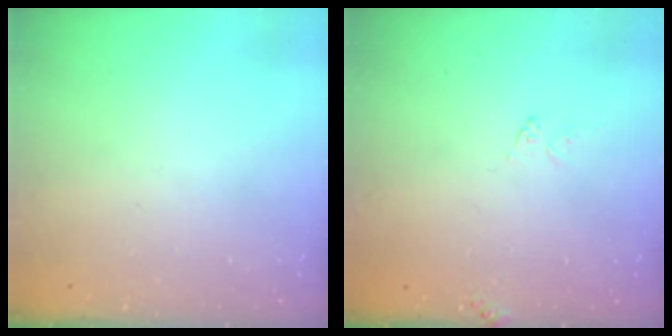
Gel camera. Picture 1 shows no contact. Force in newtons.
{"total": 4.9, "press": 4.8, "slide": 0.3}